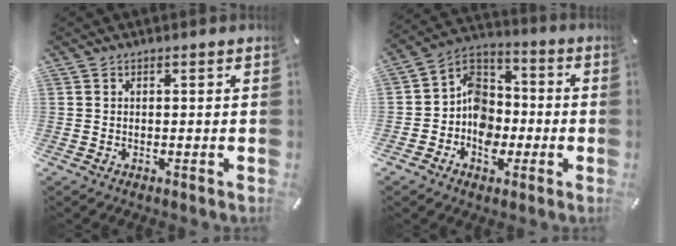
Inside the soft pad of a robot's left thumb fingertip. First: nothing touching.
{"total": 10.2, "force": [-3.5, 8.8, 3.6], "torque": [-0.070, 0.024, -0.066]}